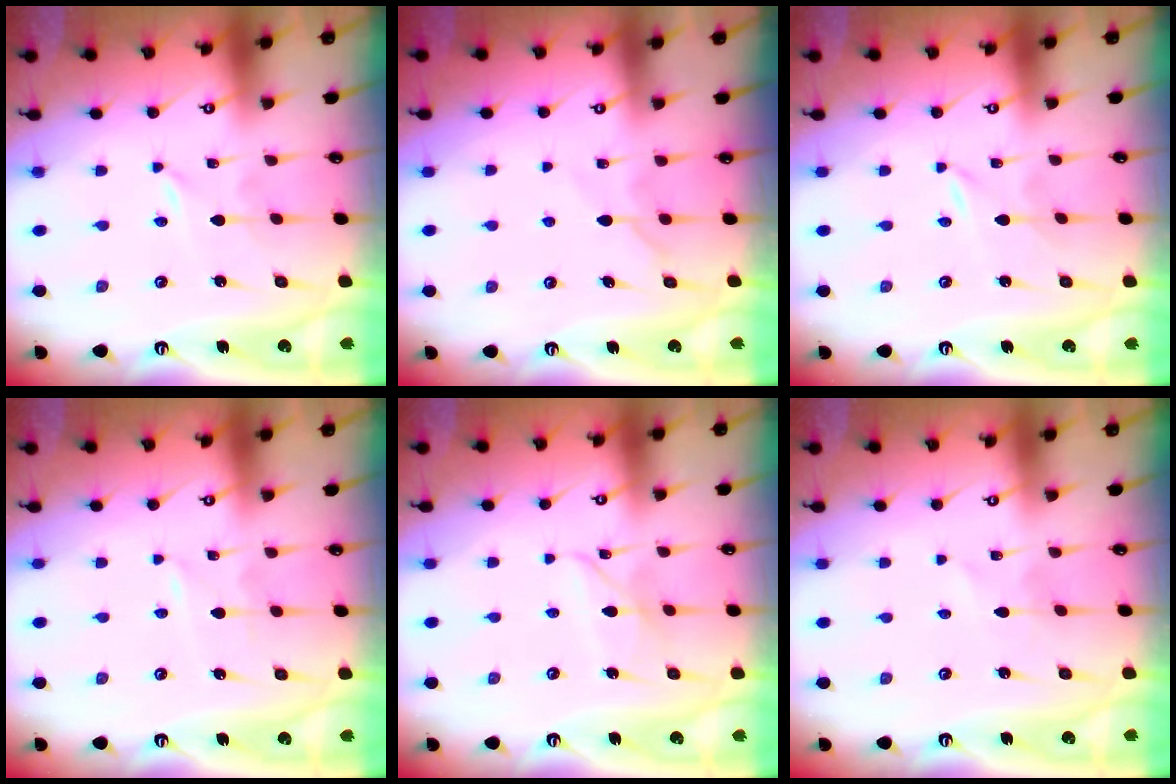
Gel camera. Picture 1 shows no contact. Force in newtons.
{"total": 6.7, "press": 6.7, "slide": 0.6}
{"total": 0.0}
{"total": 0.9, "press": 0.9, "slide": 0.1}
{"total": 5.2, "press": 5.2, "slide": 0.4}
{"total": 0.7, "press": 0.7, "slide": 0.0}